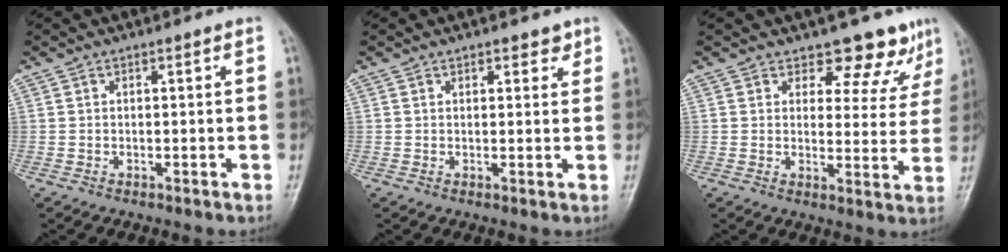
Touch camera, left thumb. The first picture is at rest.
{"total": 2.3, "force": [1.6, 1.2, 1.1], "torque": [0.001, -0.008, 0.019]}
{"total": 9.1, "force": [7.7, 4.4, 1.9], "torque": [0.019, -0.052, 0.081]}